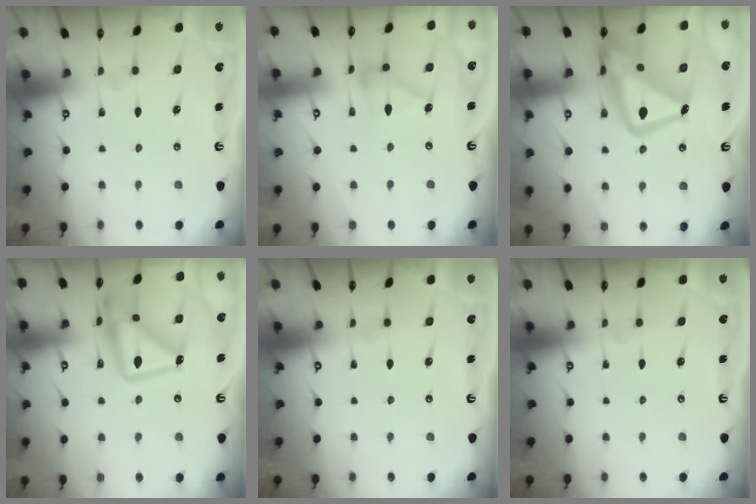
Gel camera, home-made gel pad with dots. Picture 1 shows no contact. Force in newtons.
{"total": 11.7, "press": 11.7, "slide": 0.3}
{"total": 20.6, "press": 20.5, "slide": 1.7}
{"total": 15.7, "press": 15.6, "slide": 1.2}
{"total": 0.0}
{"total": 0.0}